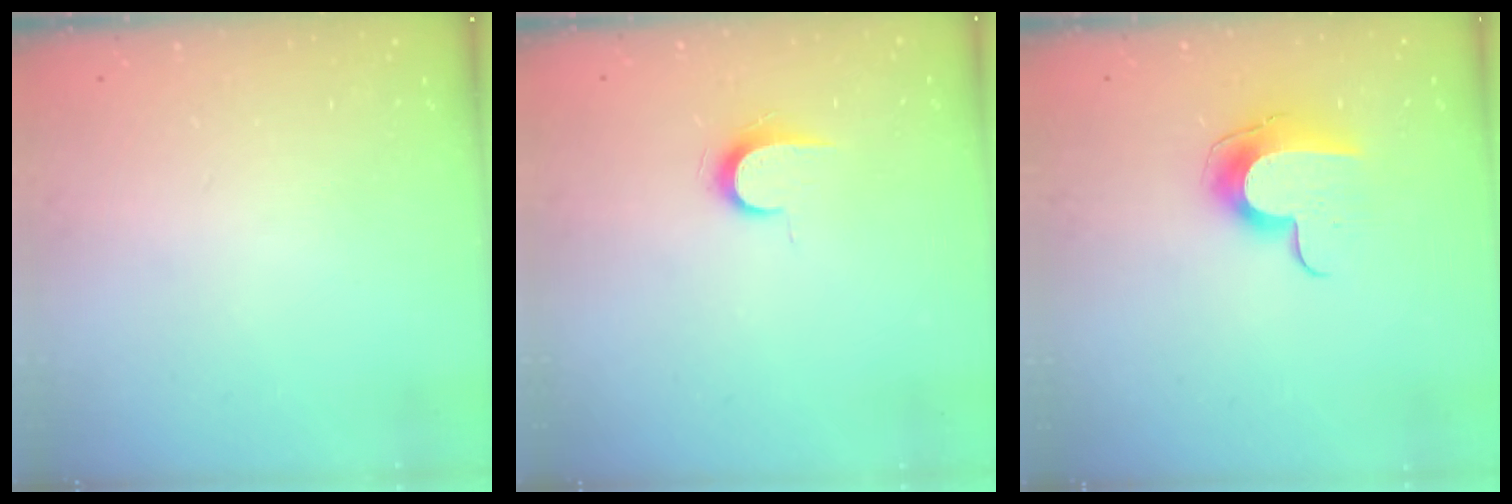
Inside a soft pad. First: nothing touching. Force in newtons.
{"total": 6.6, "press": 6.6, "slide": 0.7}
{"total": 10.2, "press": 10.2, "slide": 0.2}